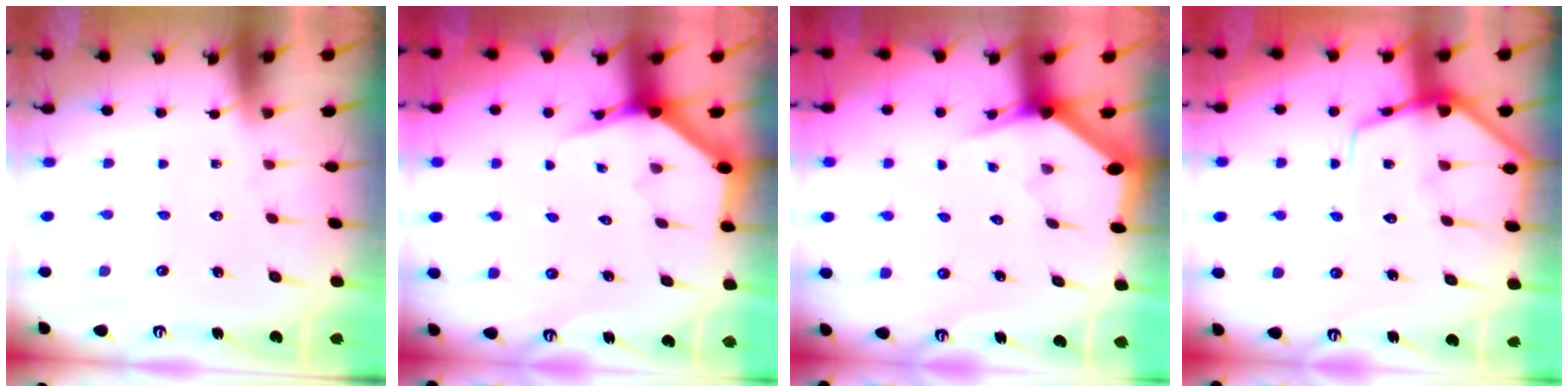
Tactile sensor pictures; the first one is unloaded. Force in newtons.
{"total": 3.9, "press": 3.9, "slide": 0.2}
{"total": 3.1, "press": 3.1, "slide": 0.0}
{"total": 11.8, "press": 11.8, "slide": 1.1}